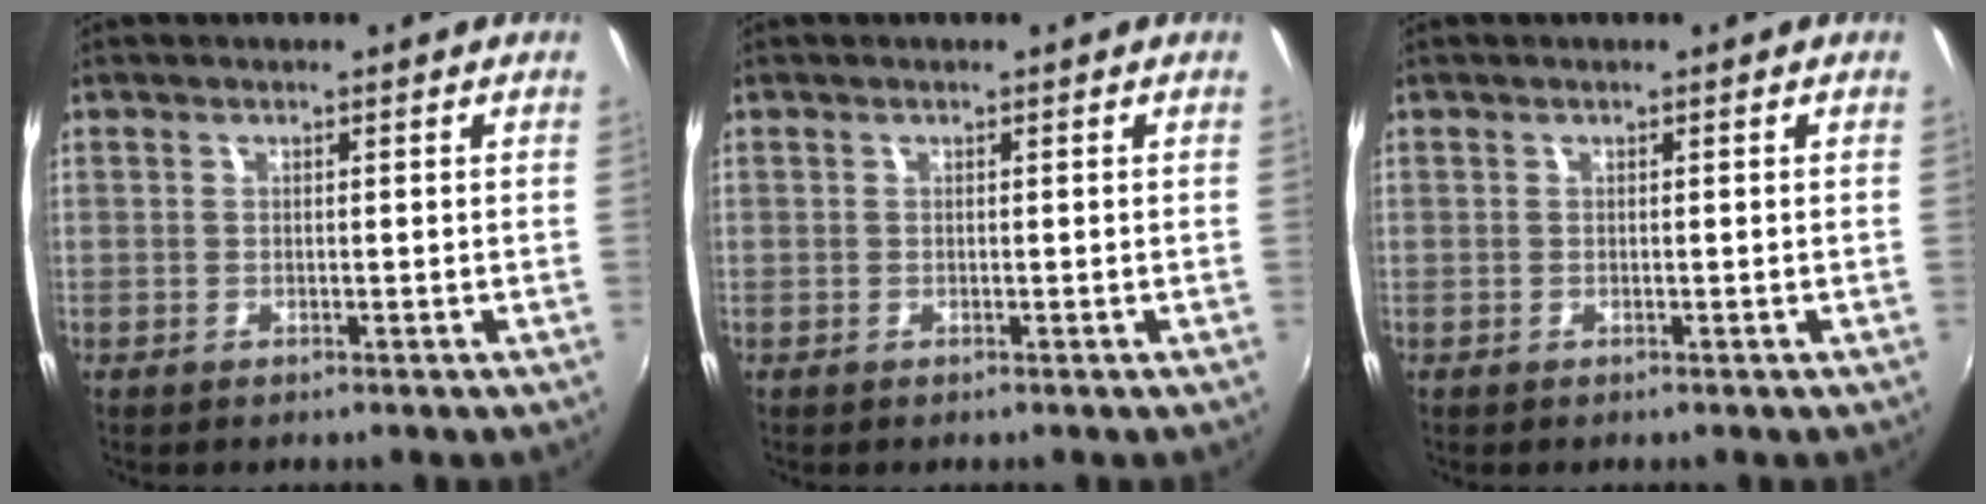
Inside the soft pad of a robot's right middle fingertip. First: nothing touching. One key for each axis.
{"total": 0.0}
{"total": 0.0}